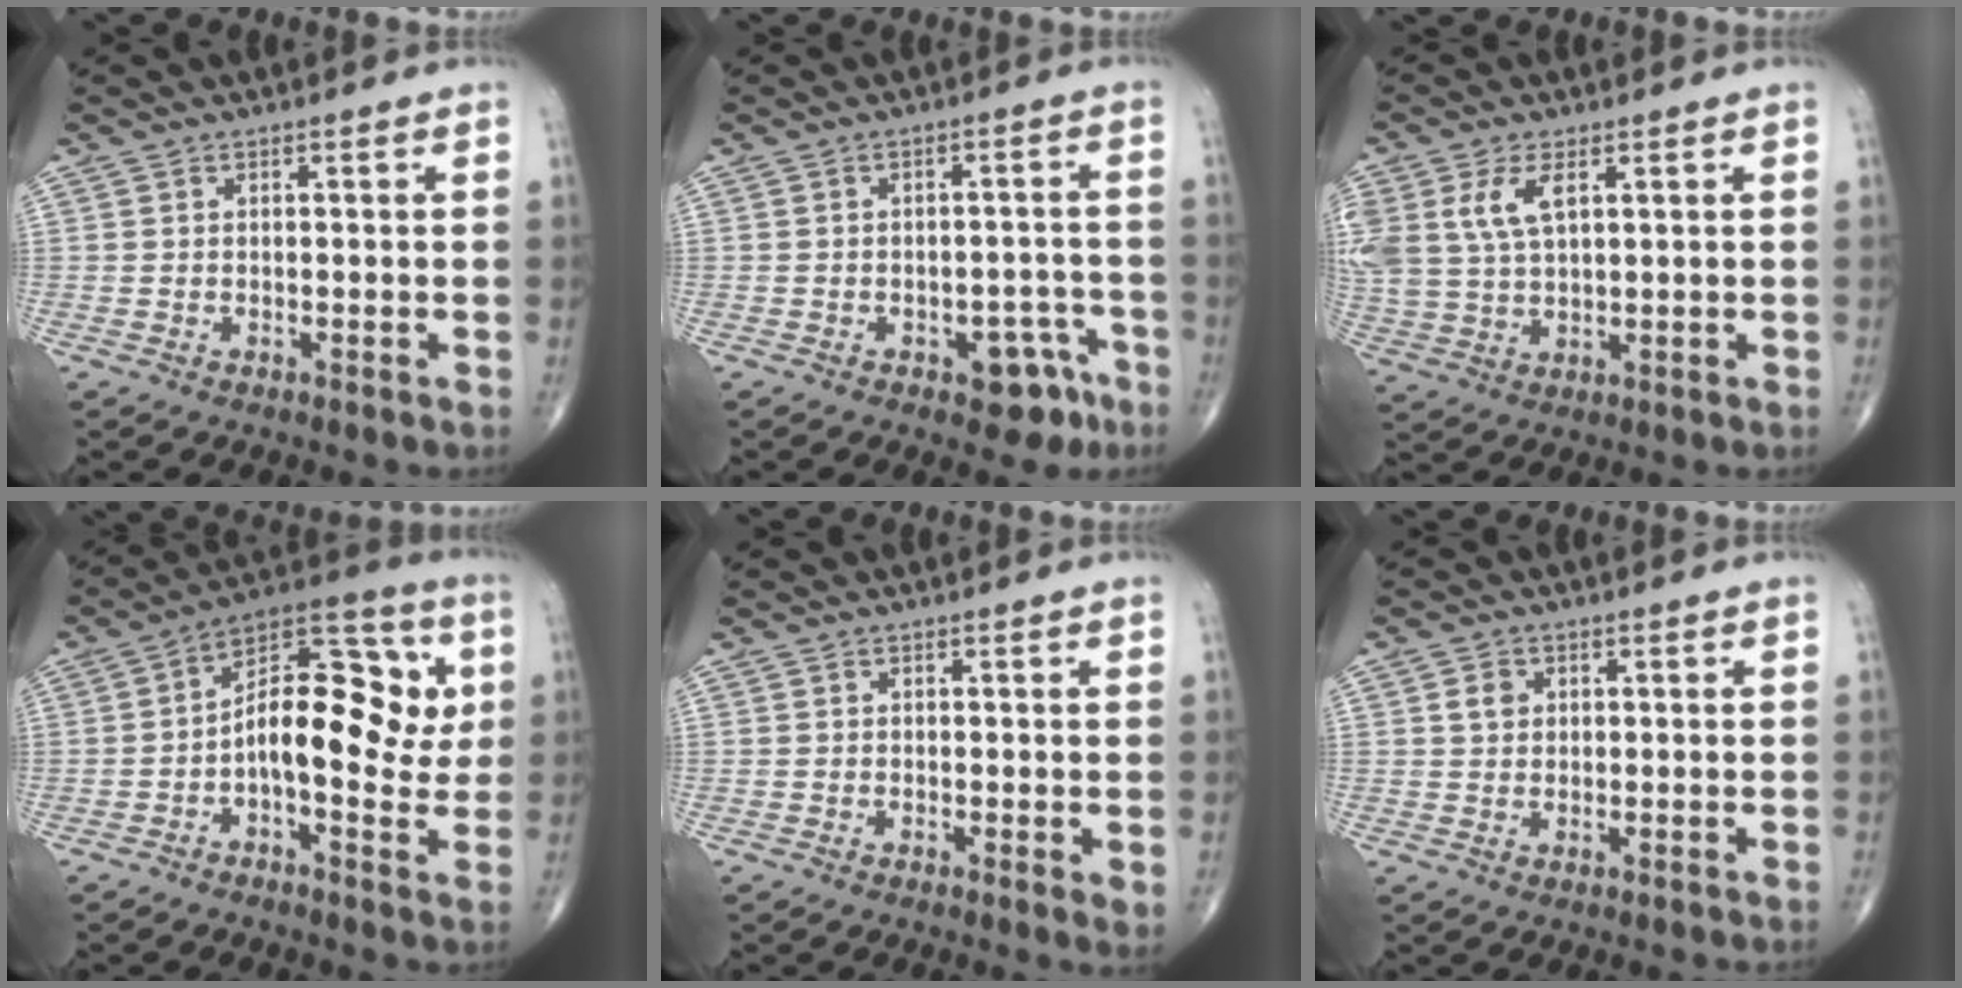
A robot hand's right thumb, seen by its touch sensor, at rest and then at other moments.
{"total": 6.5, "force": [-3.6, 3.6, 4.1], "torque": [-0.021, 0.033, -0.038]}
{"total": 9.6, "force": [3.5, 5.2, 7.3], "torque": [-0.166, 0.000, 0.078]}
{"total": 16.9, "force": [0.4, 8.6, 14.5], "torque": [-0.189, 0.036, -0.001]}
{"total": 1.8, "force": [0.0, 0.5, 1.7], "torque": [-0.025, -0.007, -0.004]}
{"total": 2.6, "force": [0.7, 2.2, 1.3], "torque": [-0.012, -0.001, 0.012]}